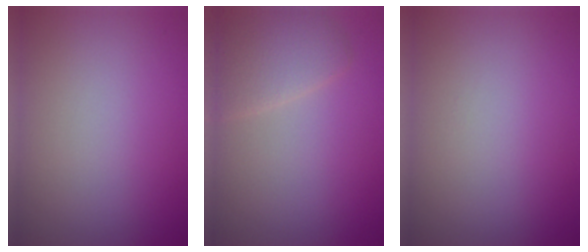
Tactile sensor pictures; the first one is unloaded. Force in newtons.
{"total": 2.8, "press": 2.8, "slide": 0.2}
{"total": 0.0}